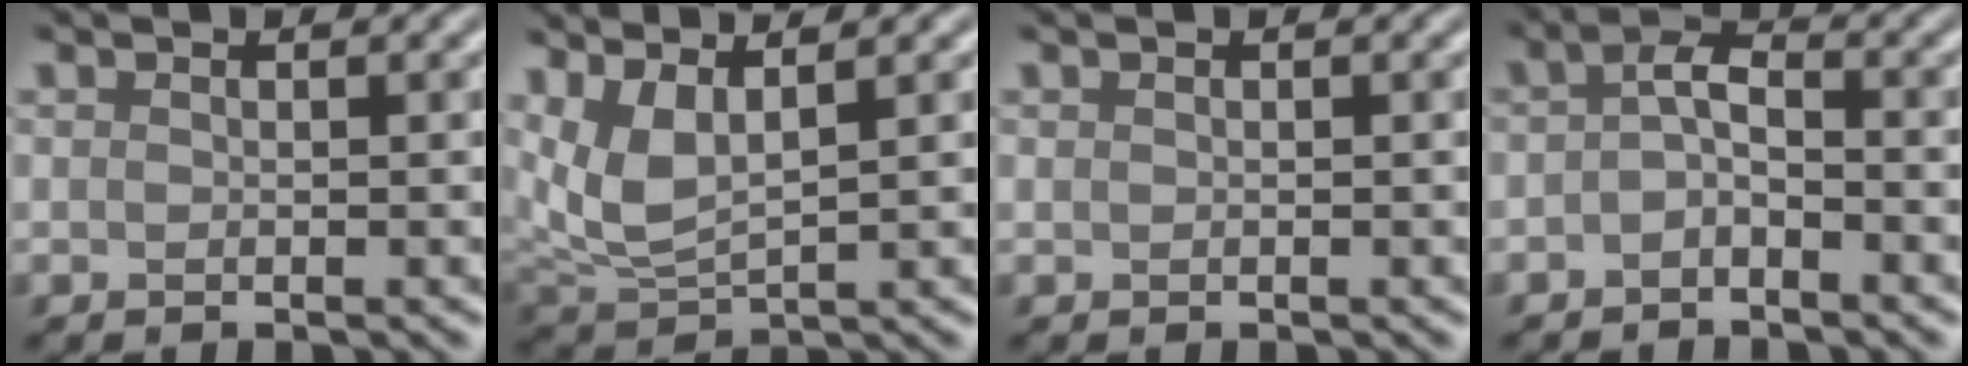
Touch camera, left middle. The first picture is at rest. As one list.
[{"total": 4.4, "force": [2.2, 1.5, 3.5], "torque": [-0.090, -0.003, 0.054]}, {"total": 0.0}, {"total": 2.2, "force": [-1.2, 0.9, 1.7], "torque": [-0.034, 0.005, -0.028]}]